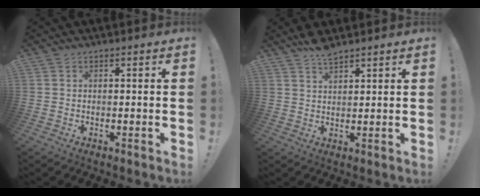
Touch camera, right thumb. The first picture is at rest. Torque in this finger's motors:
{"motor_torque": [-0.71, 0.57, 0.62, 0.32, 0.16]}